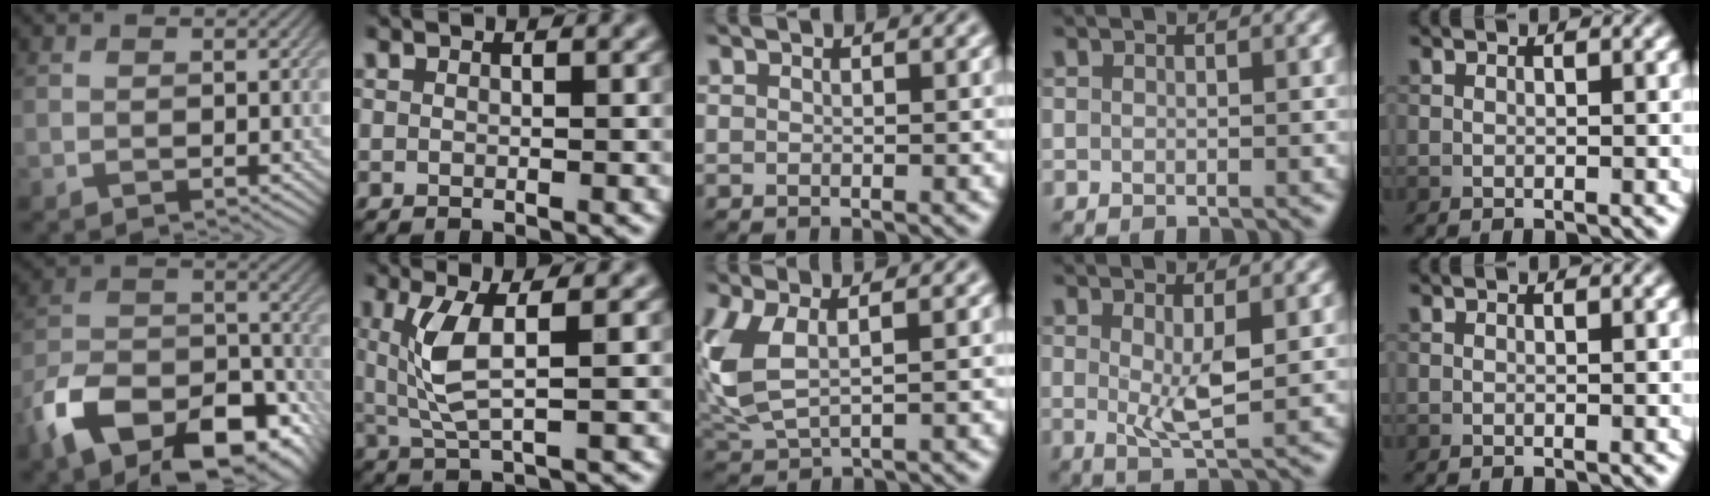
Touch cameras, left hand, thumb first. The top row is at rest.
{"thumb": {"total": 16.2, "force": [-10.0, 8.8, 9.2], "torque": [-0.194, -0.035, -0.170]}, "index": {"total": 4.2, "force": [0.3, 1.1, 4.0], "torque": [-0.093, 0.002, 0.021]}, "middle": {"total": 4.8, "force": [1.0, 2.5, 4.0], "torque": [-0.101, -0.004, 0.023]}, "ring": {"total": 3.4, "force": [0.1, 0.9, 3.3], "torque": [-0.062, -0.011, 0.008]}}